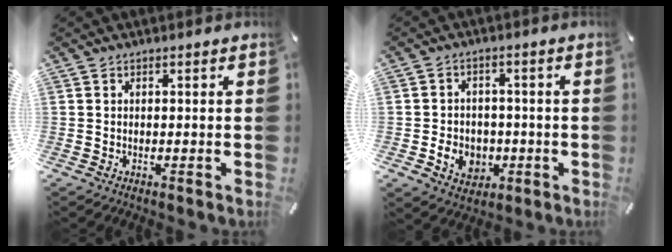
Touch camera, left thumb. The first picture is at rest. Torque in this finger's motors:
{"motor_torque": [0.08, 0.08, 0.16, -0.08, 0.02]}